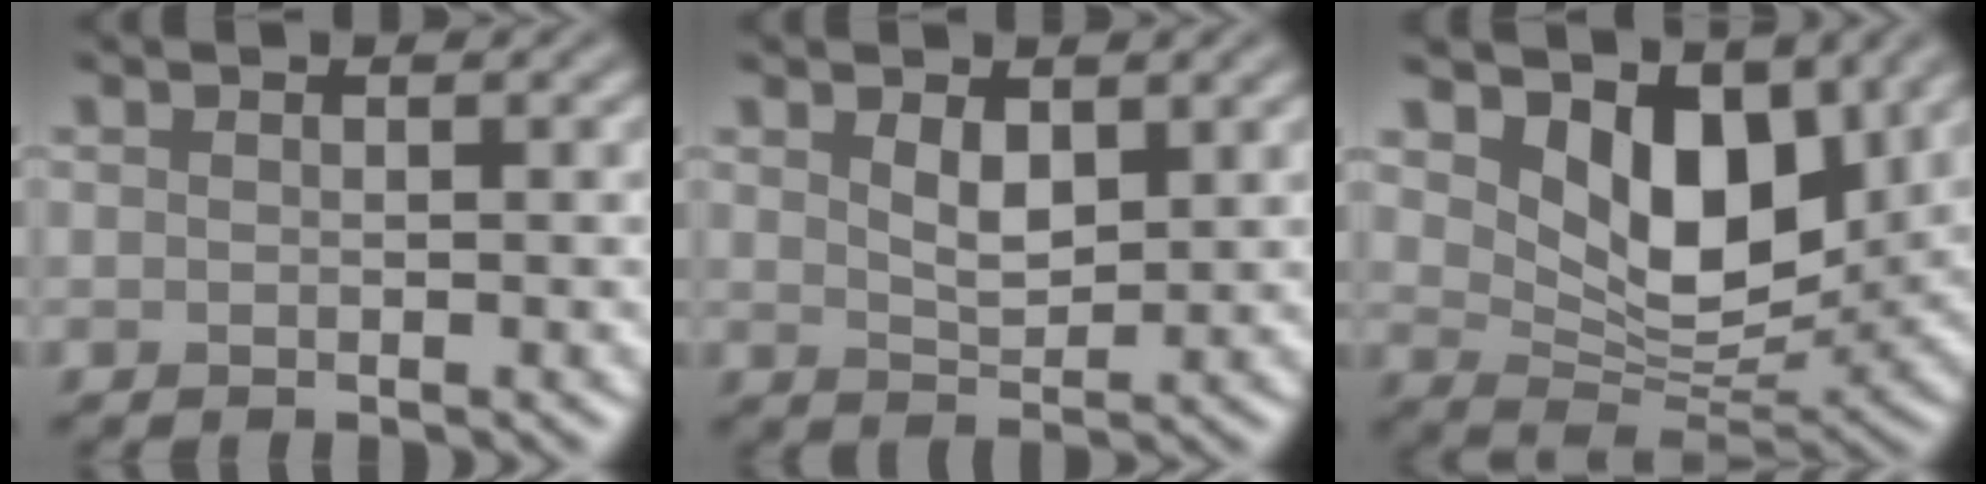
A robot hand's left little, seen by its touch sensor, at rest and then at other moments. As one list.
[{"total": 2.3, "force": [1.2, 1.2, 1.6], "torque": [-0.034, -0.004, 0.028]}, {"total": 7.1, "force": [3.1, 4.2, 4.8], "torque": [-0.083, -0.020, 0.049]}]